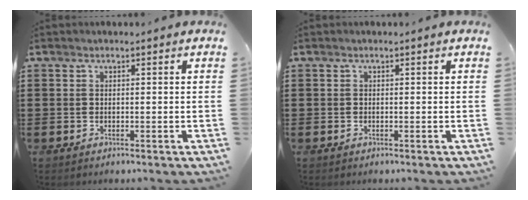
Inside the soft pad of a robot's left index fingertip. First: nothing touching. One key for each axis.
{"total": 0.0}